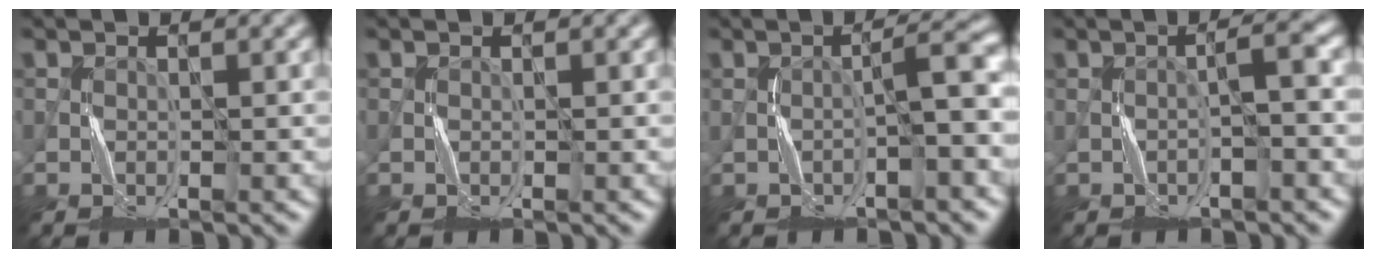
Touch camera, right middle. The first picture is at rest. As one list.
[{"total": 0.0}, {"total": 3.2, "force": [-0.7, 0.2, 3.1], "torque": [-0.050, 0.020, -0.016]}, {"total": 2.1, "force": [-0.4, 0.1, 2.0], "torque": [-0.034, 0.012, -0.008]}]